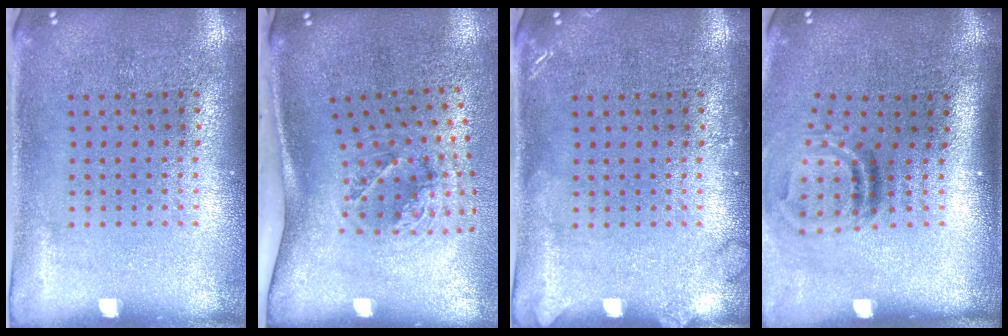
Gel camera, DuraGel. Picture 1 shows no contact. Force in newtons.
{"total": 1.8, "press": 1.2, "slide": 1.3}
{"total": 1.2, "press": 1.1, "slide": 0.2}
{"total": 2.0, "press": 1.1, "slide": 1.6}